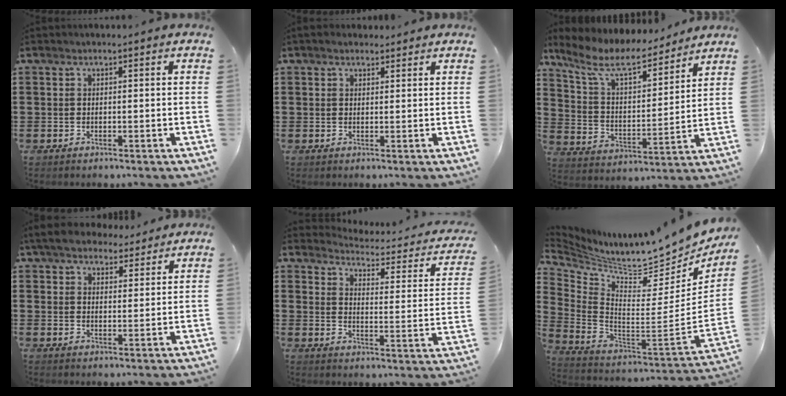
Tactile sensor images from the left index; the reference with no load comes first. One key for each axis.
{"total": 1.7, "fx": 1.4, "fy": 0.8, "fz": 0.5, "tx": -0.013, "ty": 0.006, "tz": 0.027}
{"total": 9.0, "fx": 7.2, "fy": 2.4, "fz": 4.9, "tx": -0.124, "ty": -0.037, "tz": 0.120}
{"total": 5.4, "fx": 4.8, "fy": 1.6, "fz": 1.8, "tx": -0.052, "ty": -0.010, "tz": 0.090}
{"total": 3.0, "fx": 2.9, "fy": 0.3, "fz": 0.6, "tx": -0.029, "ty": -0.031, "tz": 0.041}
{"total": 6.9, "fx": 6.5, "fy": 0.0, "fz": 2.4, "tx": -0.069, "ty": -0.084, "tz": 0.100}